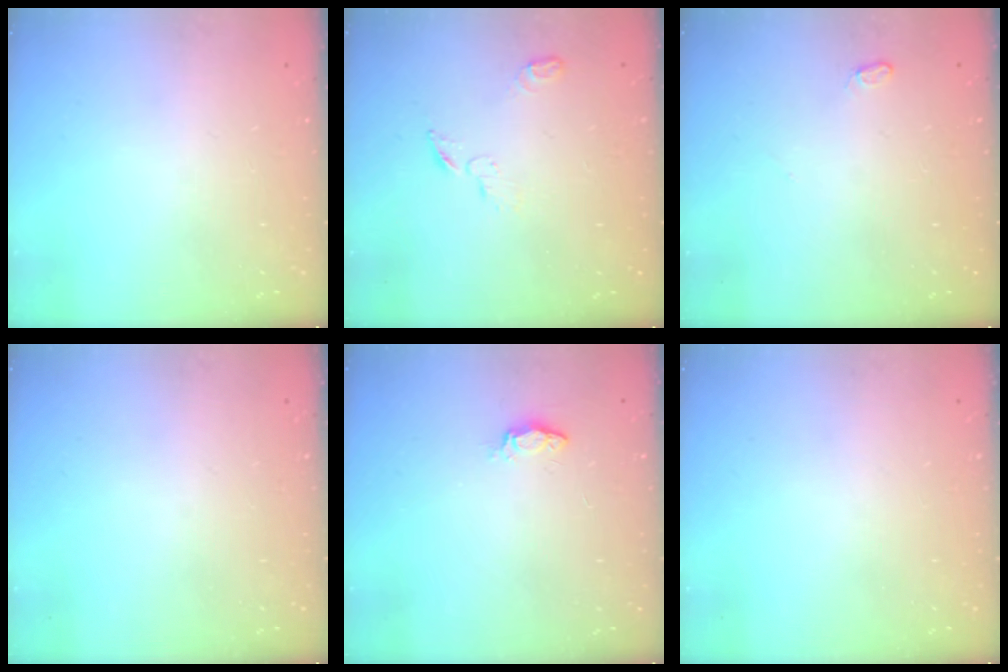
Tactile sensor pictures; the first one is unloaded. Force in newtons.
{"total": 4.6, "press": 4.5, "slide": 0.5}
{"total": 3.5, "press": 3.5, "slide": 0.5}
{"total": 0.0}
{"total": 3.8, "press": 3.8, "slide": 0.5}
{"total": 0.0}